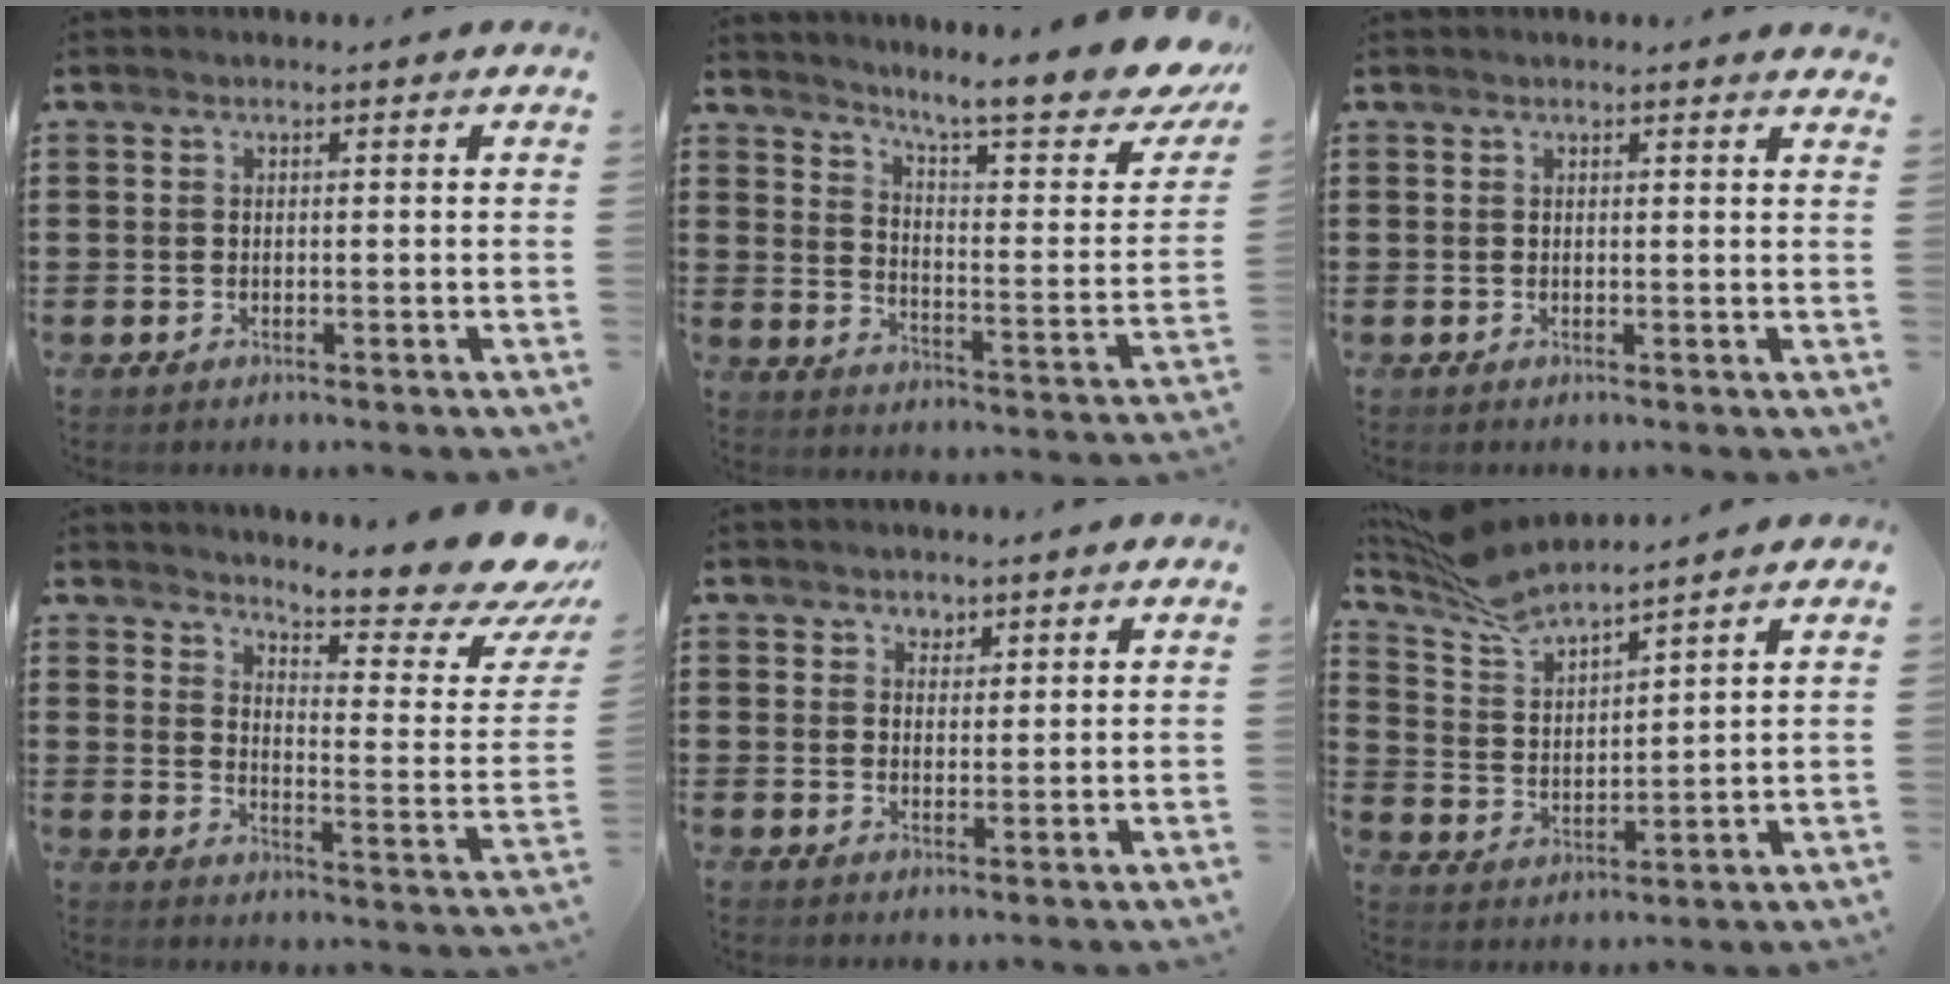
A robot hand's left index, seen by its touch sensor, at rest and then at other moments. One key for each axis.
{"total": 10.8, "fx": 9.0, "fy": 0.6, "fz": 6.0, "tx": -0.109, "ty": -0.068, "tz": 0.143}
{"total": 0.7, "fx": 0.7, "fy": -0.1, "fz": 0.1, "tx": -0.003, "ty": -0.002, "tz": 0.013}
{"total": 9.4, "fx": 8.3, "fy": 0.5, "fz": 4.3, "tx": -0.077, "ty": -0.073, "tz": 0.136}
{"total": 1.7, "fx": 1.4, "fy": 1.0, "fz": -0.1, "tx": 0.005, "ty": 0.001, "tz": 0.025}
{"total": 7.2, "fx": 6.8, "fy": 0.5, "fz": 2.2, "tx": -0.071, "ty": -0.029, "tz": 0.121}